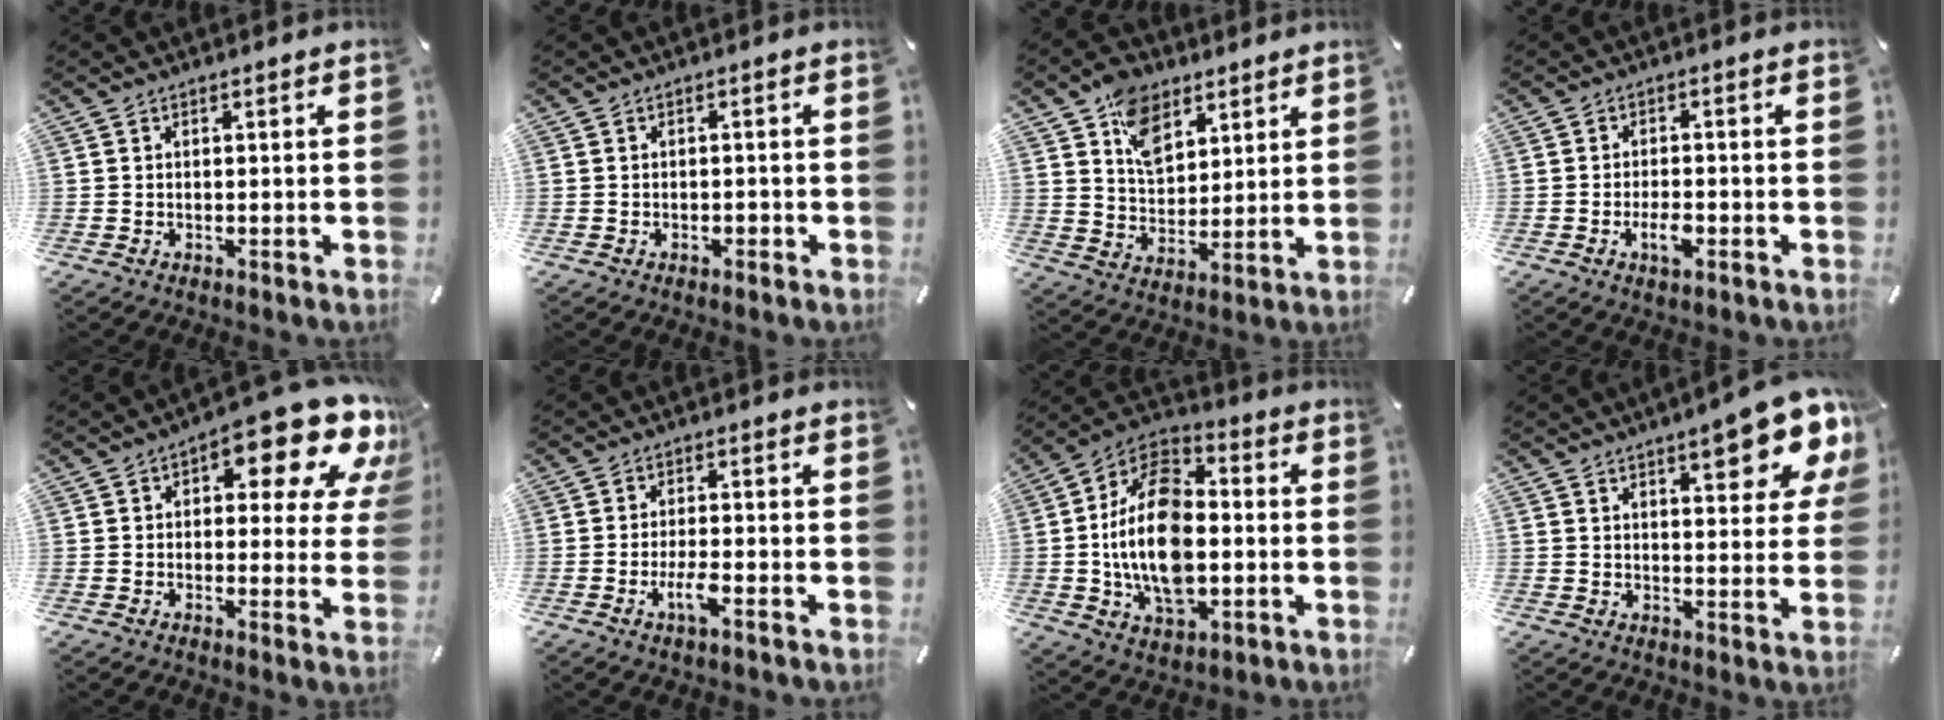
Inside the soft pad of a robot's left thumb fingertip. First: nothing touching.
{"total": 1.2, "force": [-0.8, 0.7, 0.5], "torque": [-0.012, 0.002, -0.017]}
{"total": 10.4, "force": [6.0, 7.2, 4.4], "torque": [-0.080, -0.018, 0.113]}
{"total": 4.2, "force": [-1.7, 1.8, 3.3], "torque": [-0.067, 0.005, -0.031]}
{"total": 15.4, "force": [8.6, 6.7, 10.9], "torque": [-0.139, -0.059, 0.138]}
{"total": 4.9, "force": [-2.1, 1.1, 4.3], "torque": [-0.089, -0.005, -0.038]}
{"total": 20.1, "force": [-2.1, 12.9, 15.2], "torque": [-0.309, 0.005, -0.044]}
{"total": 13.9, "force": [8.5, 5.0, 9.7], "torque": [-0.119, -0.049, 0.138]}